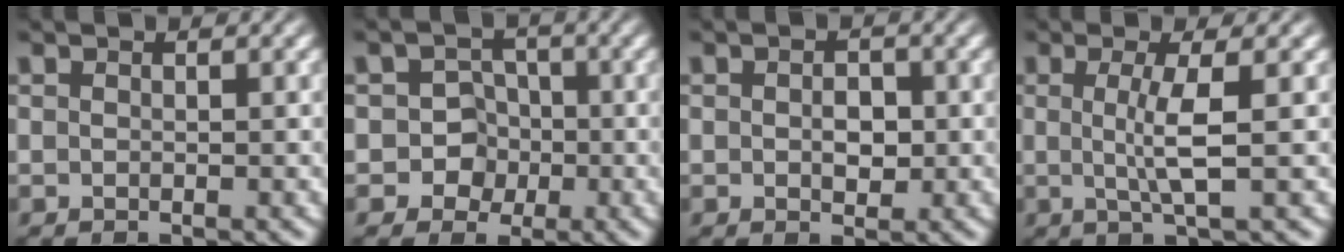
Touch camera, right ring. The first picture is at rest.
{"total": 7.7, "force": [-1.8, 7.3, 1.8], "torque": [-0.057, -0.025, -0.036]}
{"total": 1.7, "force": [-0.1, 1.2, 1.3], "torque": [-0.020, -0.003, -0.001]}
{"total": 3.2, "force": [0.1, -0.4, 3.1], "torque": [-0.067, -0.009, 0.006]}